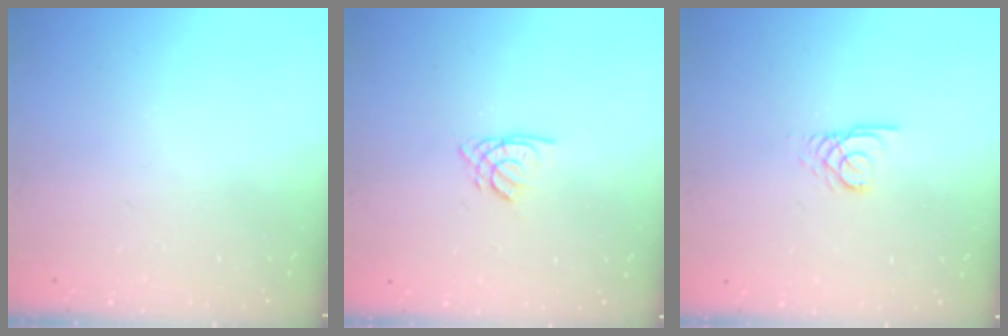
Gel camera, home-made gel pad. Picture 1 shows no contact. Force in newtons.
{"total": 1.8, "press": 1.8, "slide": 0.3}
{"total": 2.7, "press": 2.7, "slide": 0.1}